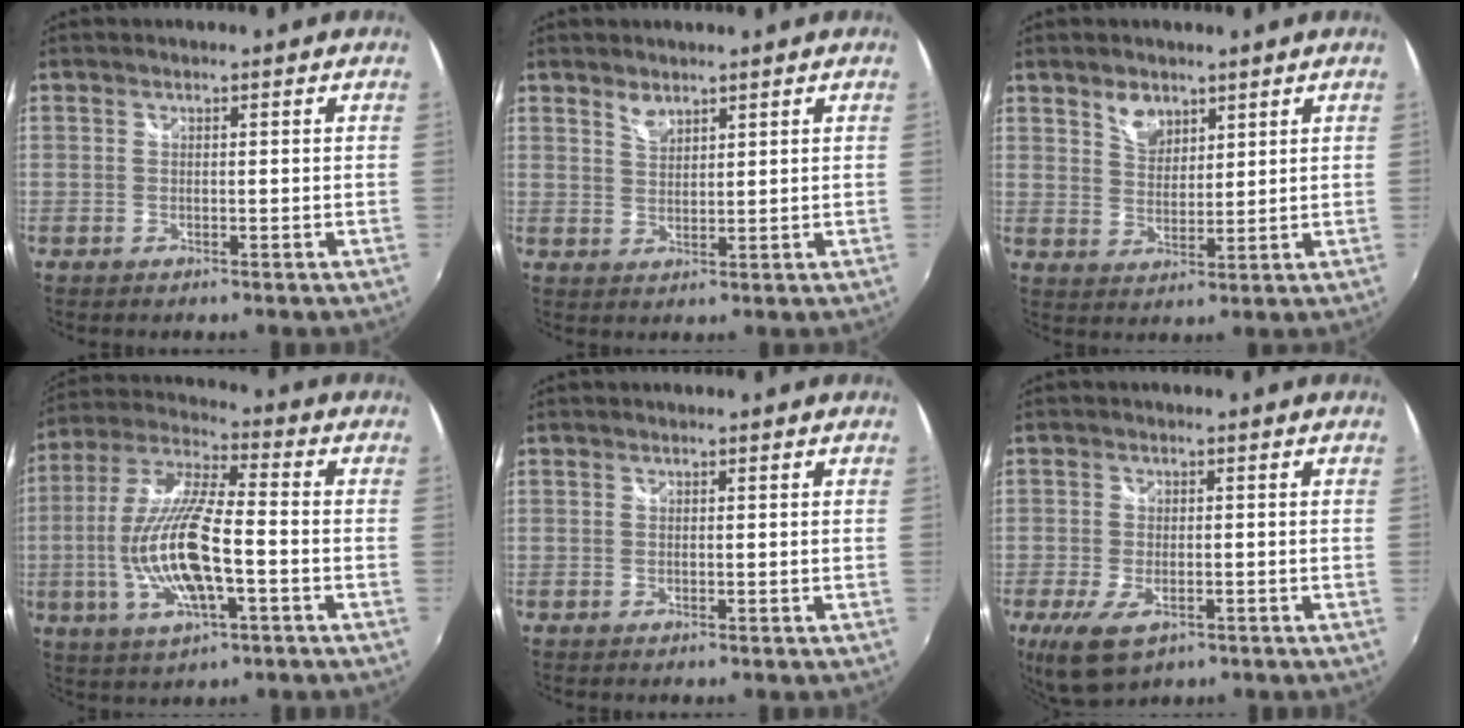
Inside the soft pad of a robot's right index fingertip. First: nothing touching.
{"total": 2.6, "force": [2.1, 1.1, 1.0], "torque": [-0.016, 0.000, 0.038]}
{"total": 4.8, "force": [3.2, 2.9, 2.1], "torque": [-0.026, 0.003, 0.059]}
{"total": 16.4, "force": [-3.8, 4.5, 15.3], "torque": [-0.309, -0.008, -0.071]}
{"total": 0.0}
{"total": 8.1, "force": [-4.1, 4.0, 5.7], "torque": [-0.130, -0.030, -0.072]}